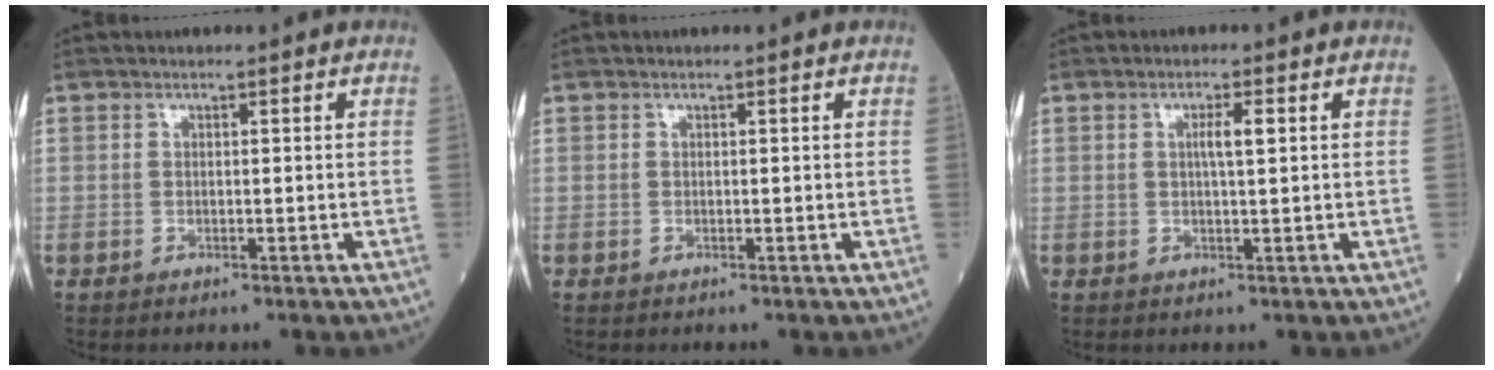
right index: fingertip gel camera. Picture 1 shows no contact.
{"total": 0.0}
{"total": 2.5, "force": [0.6, 0.2, 2.4], "torque": [-0.044, 0.002, 0.008]}